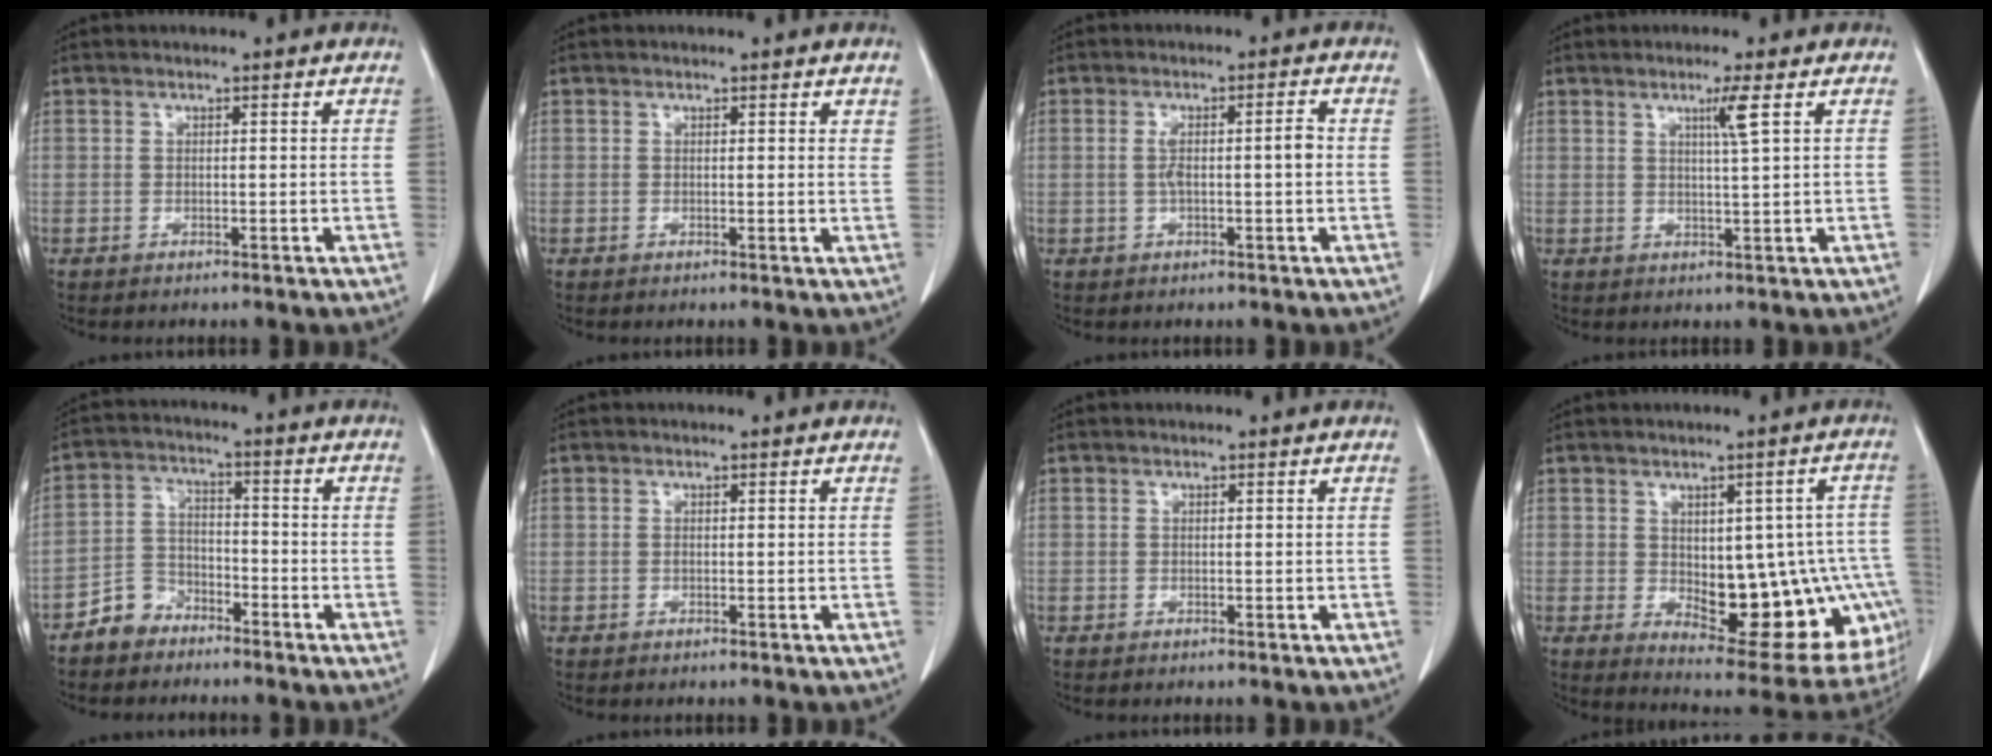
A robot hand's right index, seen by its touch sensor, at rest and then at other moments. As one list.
[{"total": 1.3, "force": [0.9, 0.4, 0.7], "torque": [-0.006, -0.001, 0.007]}, {"total": 4.3, "force": [-0.1, 0.5, 4.3], "torque": [-0.081, 0.012, 0.001]}, {"total": 3.1, "force": [1.4, -0.8, 2.7], "torque": [-0.050, -0.006, 0.027]}, {"total": 5.6, "force": [-4.2, 3.5, 0.7], "torque": [-0.010, 0.008, -0.083]}, {"total": 0.0}, {"total": 0.0}, {"total": 18.7, "force": [-2.7, 8.6, 16.3], "torque": [-0.149, 0.019, -0.007]}]